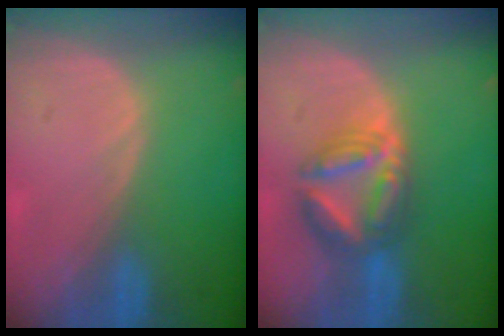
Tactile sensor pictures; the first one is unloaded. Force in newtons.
{"total": 7.3, "press": 7.3, "slide": 0.6}